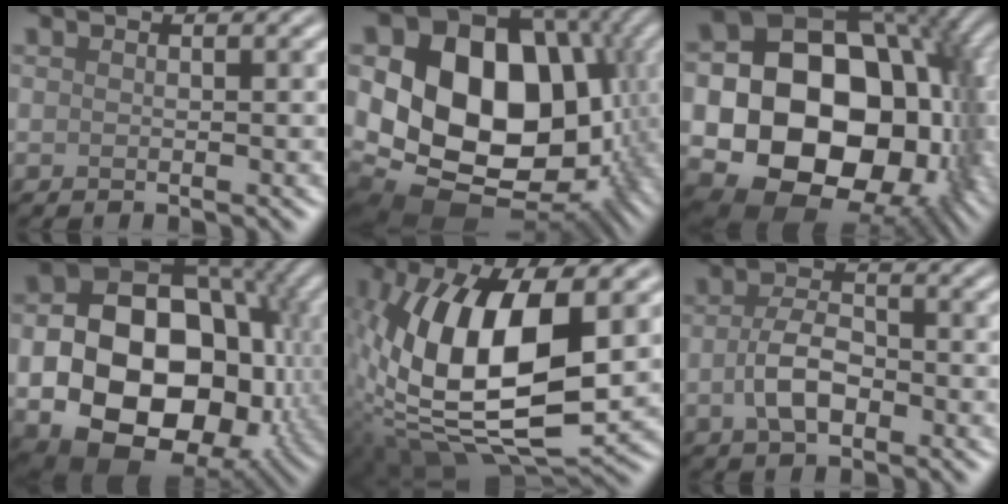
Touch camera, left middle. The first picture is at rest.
{"total": 19.6, "force": [0.3, 15.2, 12.5], "torque": [-0.209, -0.020, 0.031]}
{"total": 18.5, "force": [-1.8, 13.9, 12.1], "torque": [-0.178, -0.032, -0.003]}
{"total": 19.1, "force": [-2.6, 14.4, 12.3], "torque": [-0.168, -0.033, -0.046]}
{"total": 14.9, "force": [0.0, 6.8, 13.3], "torque": [-0.256, -0.004, -0.008]}
{"total": 3.9, "force": [-1.1, 2.1, 3.1], "torque": [-0.061, 0.002, -0.026]}